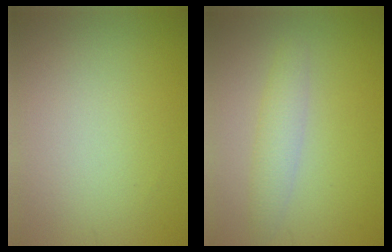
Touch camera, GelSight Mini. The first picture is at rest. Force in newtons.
{"total": 2.5, "press": 2.5, "slide": 0.1}